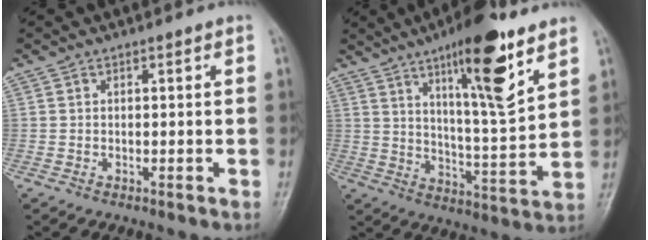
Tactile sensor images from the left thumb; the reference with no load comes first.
{"total": 16.3, "force": [9.4, 3.3, 13.0], "torque": [-0.189, -0.057, 0.153]}